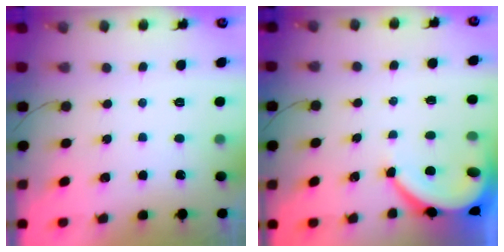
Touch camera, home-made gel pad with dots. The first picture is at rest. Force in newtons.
{"total": 5.8, "press": 5.7, "slide": 0.8}